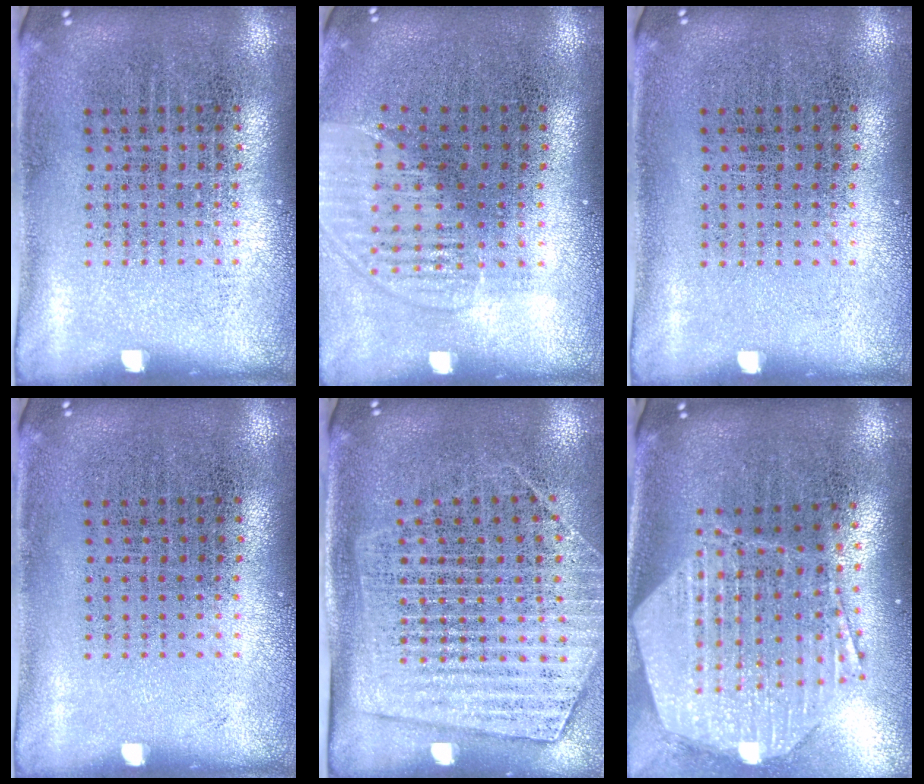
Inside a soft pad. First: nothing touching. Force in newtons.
{"total": 1.5, "press": 1.3, "slide": 0.6}
{"total": 0.0}
{"total": 0.0}
{"total": 1.8, "press": 1.5, "slide": 1.0}
{"total": 2.9, "press": 2.3, "slide": 1.8}